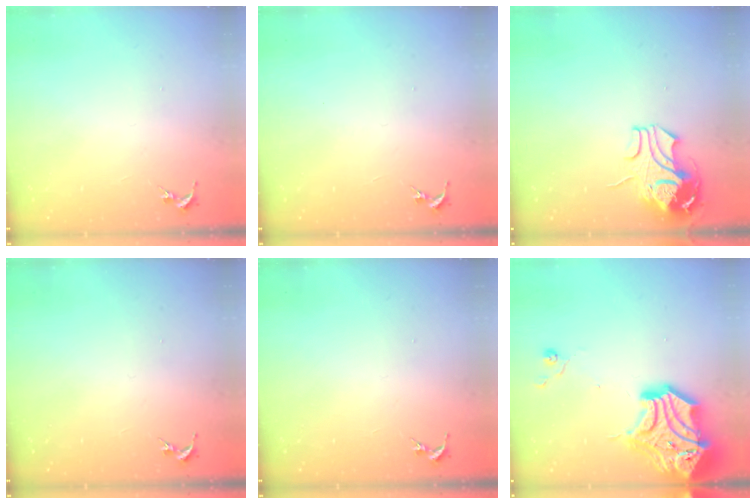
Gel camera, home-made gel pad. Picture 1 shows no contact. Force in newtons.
{"total": 0.0}
{"total": 10.0, "press": 9.9, "slide": 1.5}
{"total": 0.0}
{"total": 0.0}
{"total": 21.9, "press": 21.7, "slide": 2.9}